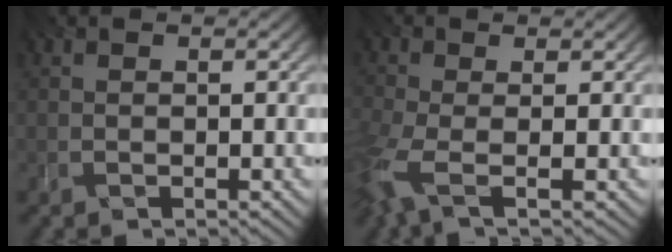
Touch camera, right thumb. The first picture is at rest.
{"total": 5.5, "force": [-2.1, 2.1, 4.7], "torque": [-0.122, -0.016, -0.053]}